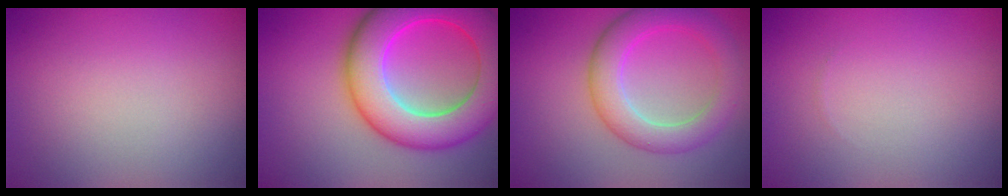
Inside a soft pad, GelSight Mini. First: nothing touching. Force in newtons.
{"total": 10.8, "press": 10.8, "slide": 0.3}
{"total": 5.2, "press": 5.2, "slide": 0.1}
{"total": 0.0}